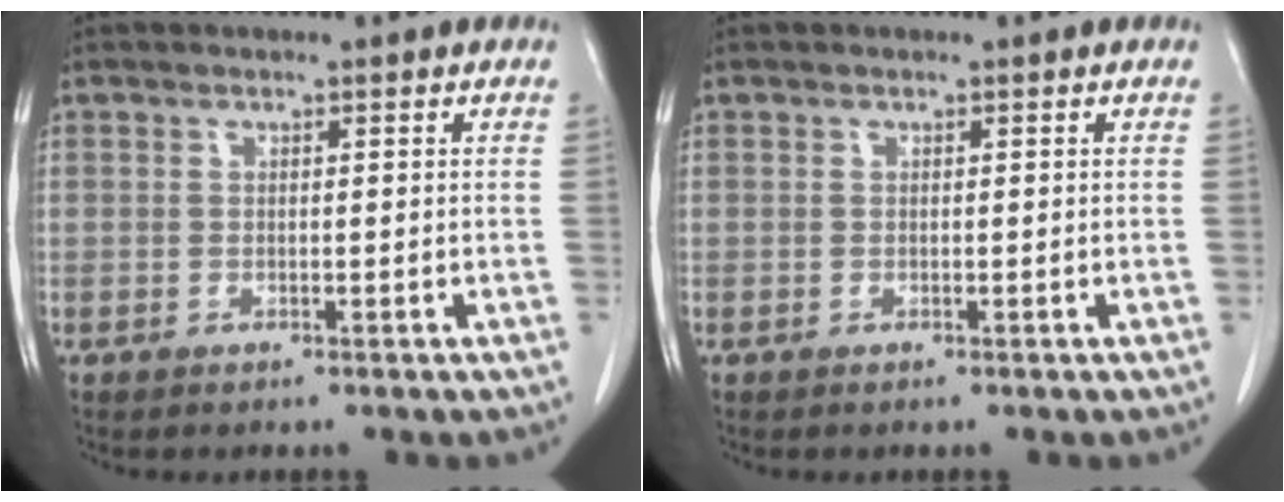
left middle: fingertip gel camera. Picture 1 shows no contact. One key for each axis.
{"total": 0.0}